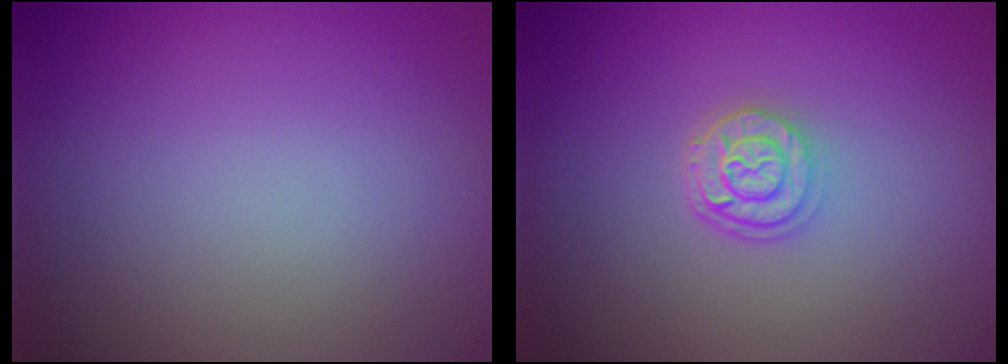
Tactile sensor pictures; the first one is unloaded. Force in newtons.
{"total": 2.5, "press": 2.0, "slide": 1.5}